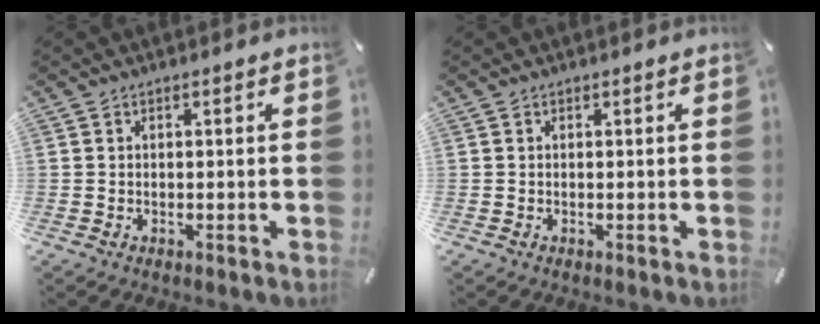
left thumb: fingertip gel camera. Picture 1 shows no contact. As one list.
[{"total": 0.0}]